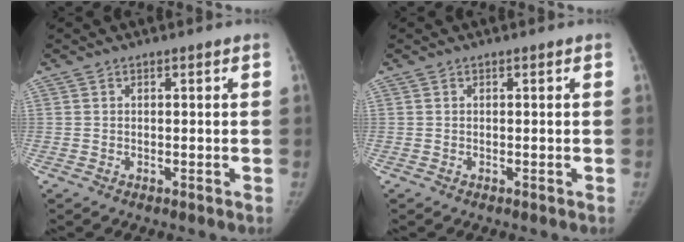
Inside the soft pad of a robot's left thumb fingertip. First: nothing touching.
{"total": 0.0}